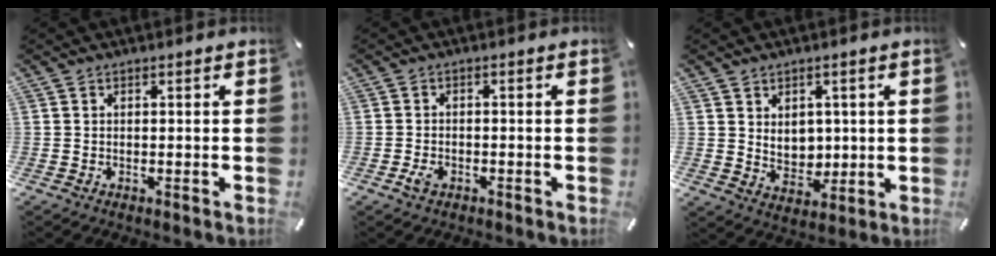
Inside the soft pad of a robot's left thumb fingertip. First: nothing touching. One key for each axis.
{"total": 2.3, "fx": -1.3, "fy": 1.4, "fz": 1.3, "tx": -0.031, "ty": 0.002, "tz": -0.024}
{"total": 6.1, "fx": 2.0, "fy": 5.3, "fz": 2.3, "tx": -0.027, "ty": -0.017, "tz": 0.036}